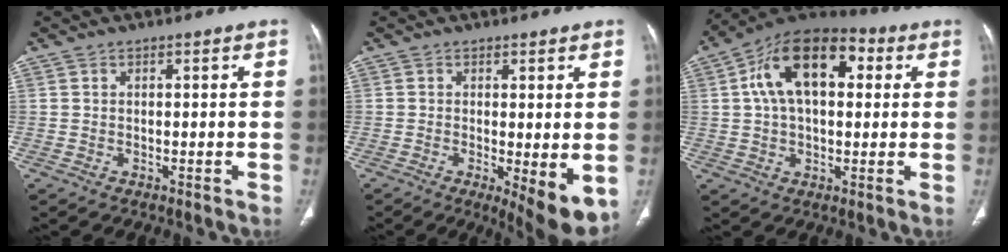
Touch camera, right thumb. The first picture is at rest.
{"total": 8.0, "force": [-1.7, 2.3, 7.5], "torque": [-0.104, -0.024, -0.022]}
{"total": 16.7, "force": [4.0, 9.8, 12.9], "torque": [-0.192, 0.027, 0.056]}